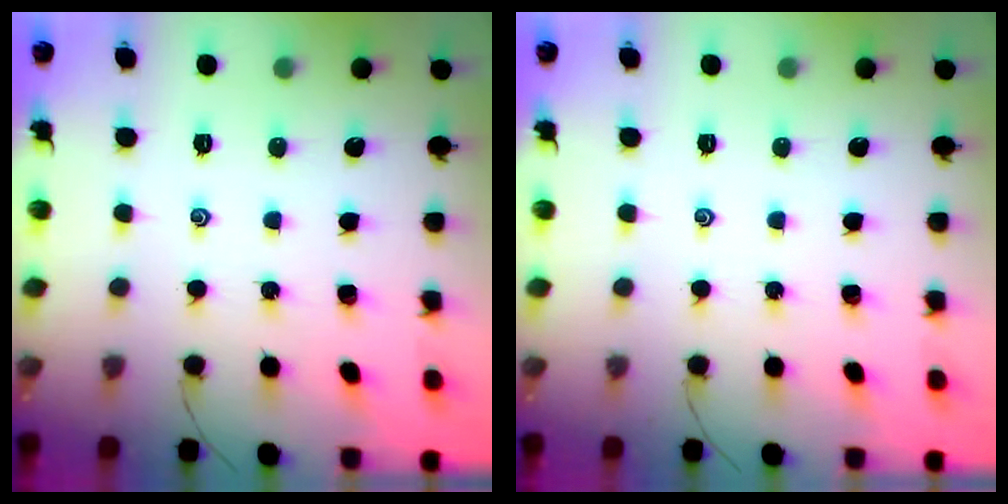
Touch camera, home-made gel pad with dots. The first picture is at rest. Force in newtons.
{"total": 0.0}